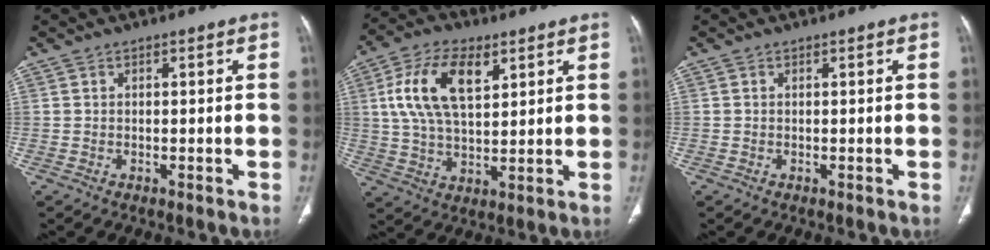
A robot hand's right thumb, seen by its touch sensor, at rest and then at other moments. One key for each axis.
{"total": 13.7, "fx": 4.8, "fy": 7.2, "fz": 10.6, "tx": -0.197, "ty": -0.005, "tz": 0.092}
{"total": 0.0}